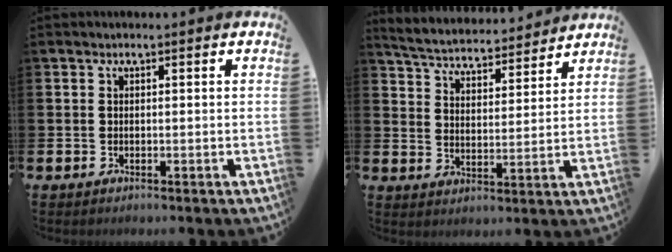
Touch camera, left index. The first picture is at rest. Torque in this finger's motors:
{"motor_torque": [1.00, -1.14, 0.62, 0.03]}